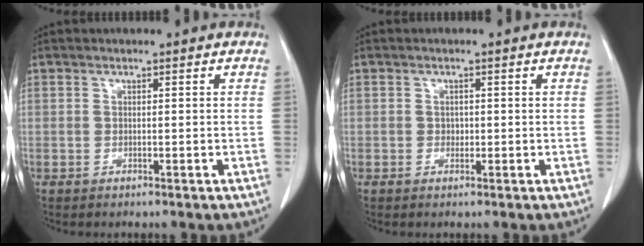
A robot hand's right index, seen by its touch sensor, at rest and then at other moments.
{"total": 0.9, "force": [-0.1, 0.7, 0.4], "torque": [-0.007, 0.003, 0.000]}